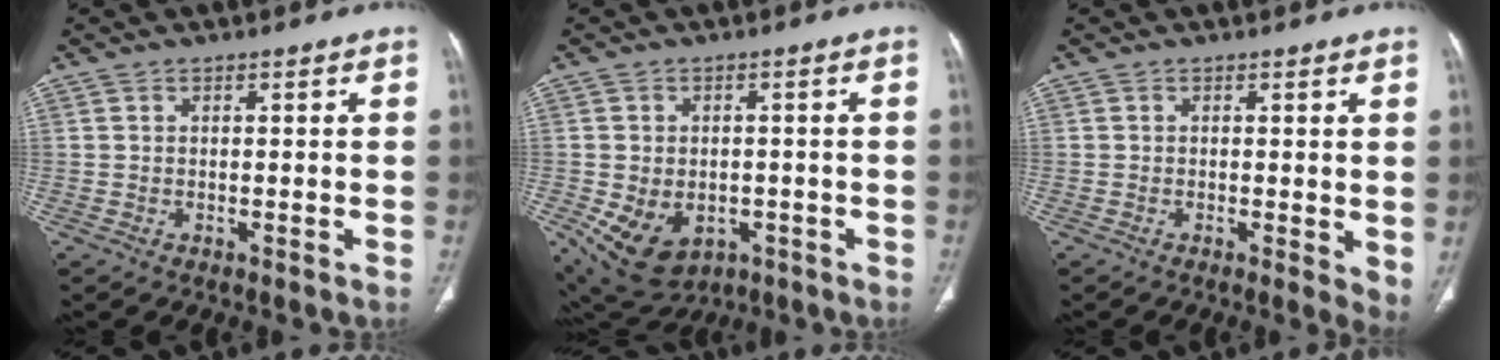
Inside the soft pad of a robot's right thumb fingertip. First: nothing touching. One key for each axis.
{"total": 12.1, "fx": -4.0, "fy": 8.7, "fz": 7.3, "tx": -0.122, "ty": 0.008, "tz": -0.040}
{"total": 3.7, "fx": 0.0, "fy": 1.3, "fz": 3.5, "tx": -0.042, "ty": -0.010, "tz": -0.004}